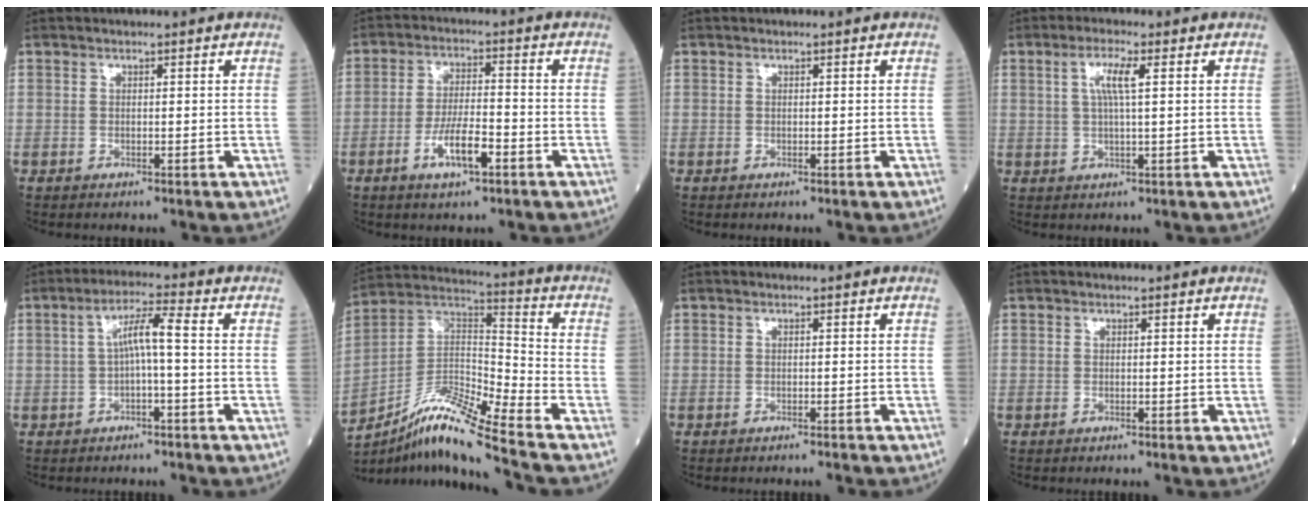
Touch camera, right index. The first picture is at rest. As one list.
[{"total": 6.8, "force": [-3.2, 1.5, 5.9], "torque": [-0.113, -0.002, -0.057]}, {"total": 0.0}, {"total": 4.3, "force": [1.3, 0.2, 4.1], "torque": [-0.082, 0.006, 0.024]}, {"total": 5.0, "force": [-0.2, 0.2, 4.9], "torque": [-0.087, 0.021, -0.002]}, {"total": 14.5, "force": [-11.0, -0.3, 9.4], "torque": [-0.180, 0.007, -0.199]}, {"total": 1.6, "force": [-1.6, -0.1, 0.4], "torque": [-0.007, 0.000, -0.020]}, {"total": 0.0}]